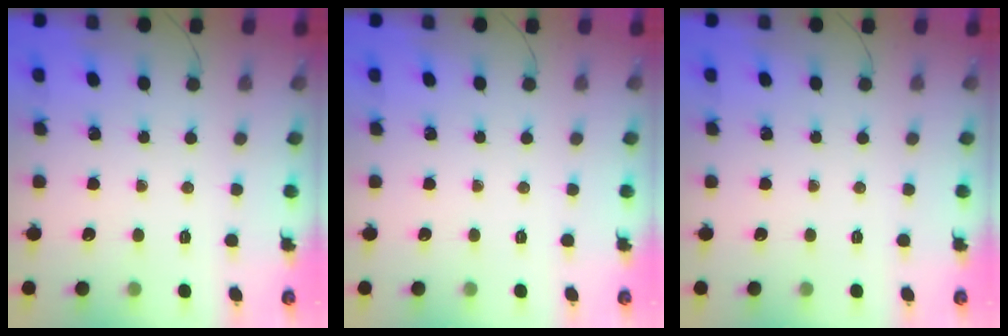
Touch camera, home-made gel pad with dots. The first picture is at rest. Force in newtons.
{"total": 0.0}
{"total": 0.0}